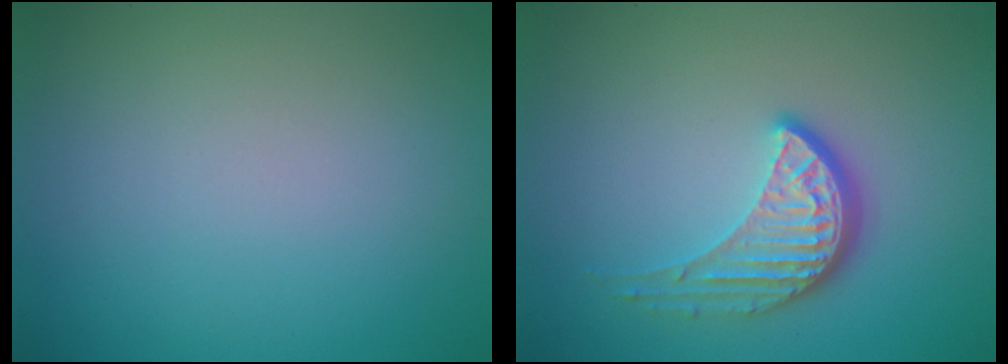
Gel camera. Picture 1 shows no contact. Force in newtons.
{"total": 4.0, "press": 3.0, "slide": 2.7}